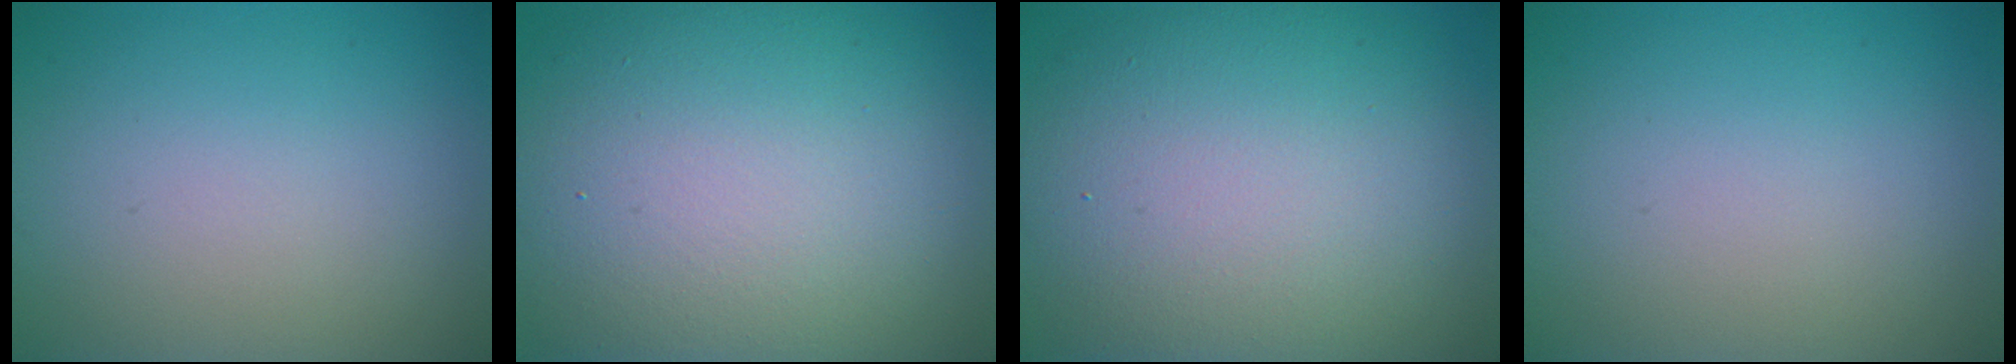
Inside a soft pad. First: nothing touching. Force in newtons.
{"total": 15.7, "press": 15.7, "slide": 1.3}
{"total": 13.4, "press": 13.4, "slide": 1.0}
{"total": 0.0}